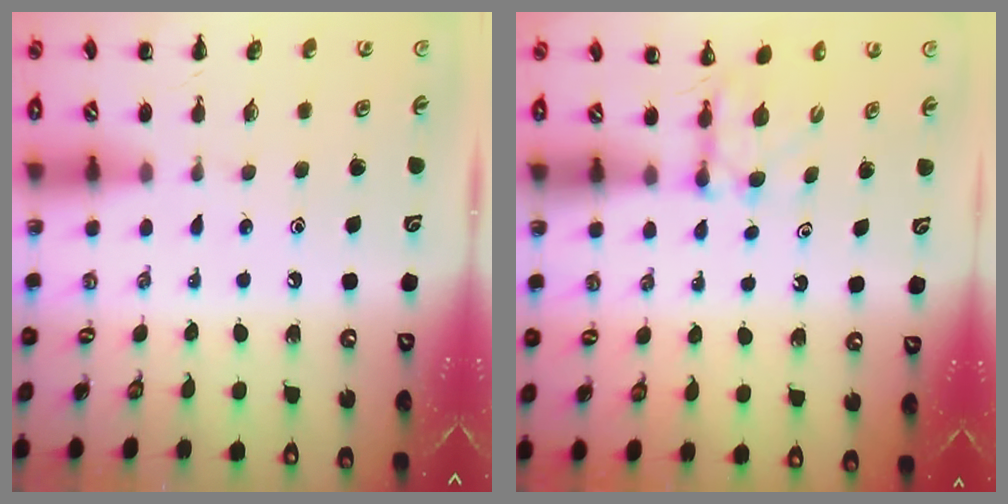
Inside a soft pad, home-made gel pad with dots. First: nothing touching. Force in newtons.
{"total": 3.5, "press": 3.3, "slide": 1.1}